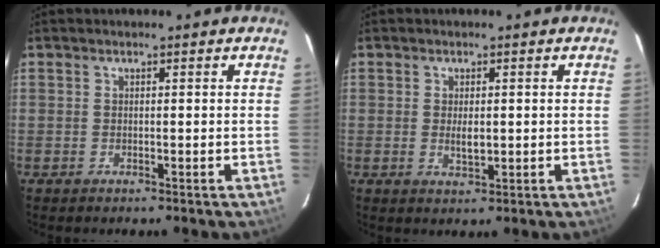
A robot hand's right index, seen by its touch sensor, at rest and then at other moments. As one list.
[{"total": 2.7, "force": [0.0, 1.3, 2.4], "torque": [-0.043, -0.007, 0.002]}]